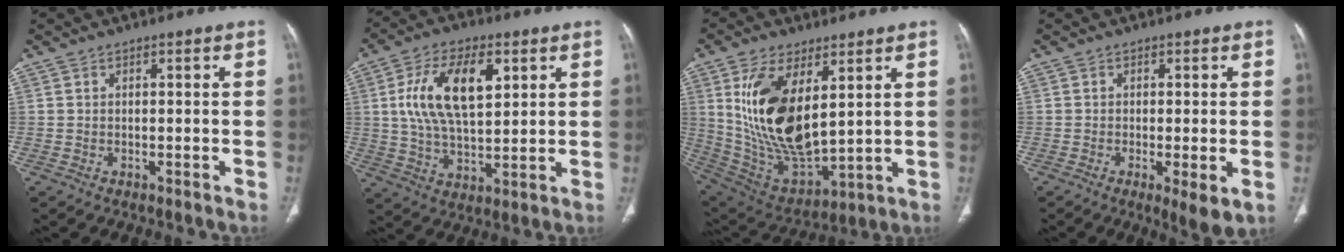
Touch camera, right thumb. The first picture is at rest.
{"total": 15.3, "force": [4.3, 7.6, 12.5], "torque": [-0.222, -0.005, 0.083]}
{"total": 19.8, "force": [5.6, 9.7, 16.3], "torque": [-0.301, -0.030, 0.125]}
{"total": 5.4, "force": [-1.6, 1.1, 5.0], "torque": [-0.085, -0.017, -0.027]}